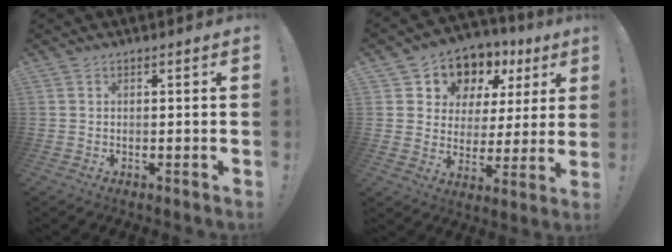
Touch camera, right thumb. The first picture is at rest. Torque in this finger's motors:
{"motor_torque": [0.62, 0.69, 0.49, 0.43, 0.01]}